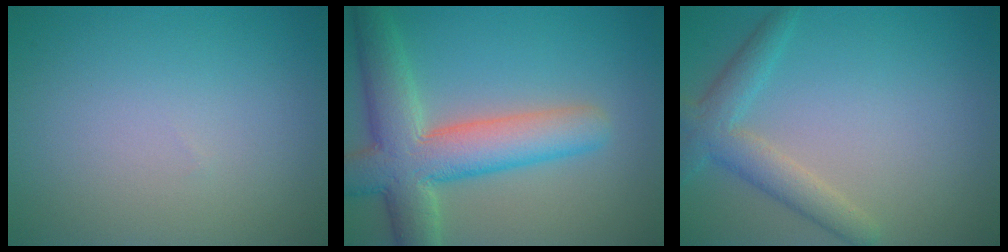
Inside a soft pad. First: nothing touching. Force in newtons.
{"total": 8.4, "press": 8.4, "slide": 0.5}
{"total": 3.4, "press": 3.4, "slide": 0.1}